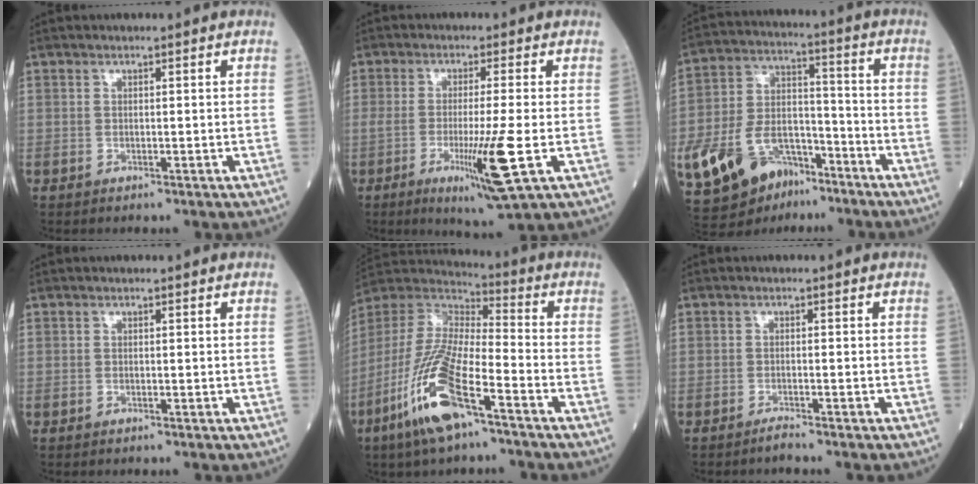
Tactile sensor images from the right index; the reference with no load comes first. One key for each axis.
{"total": 9.2, "fx": -2.6, "fy": -1.0, "fz": 8.8, "tx": -0.156, "ty": -0.032, "tz": -0.043}
{"total": 20.7, "fx": -12.1, "fy": 11.9, "fz": 11.9, "tx": -0.285, "ty": 0.009, "tz": -0.207}
{"total": 0.0}
{"total": 16.9, "fx": -8.5, "fy": 3.6, "fz": 14.1, "tx": -0.314, "ty": -0.028, "tz": -0.162}
{"total": 1.4, "fx": -1.3, "fy": -0.3, "fz": 0.5, "tx": -0.011, "ty": -0.001, "tz": -0.022}